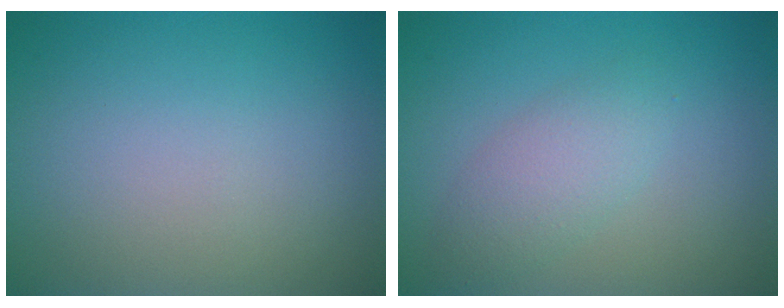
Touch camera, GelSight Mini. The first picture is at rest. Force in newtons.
{"total": 2.7, "press": 2.7, "slide": 0.0}